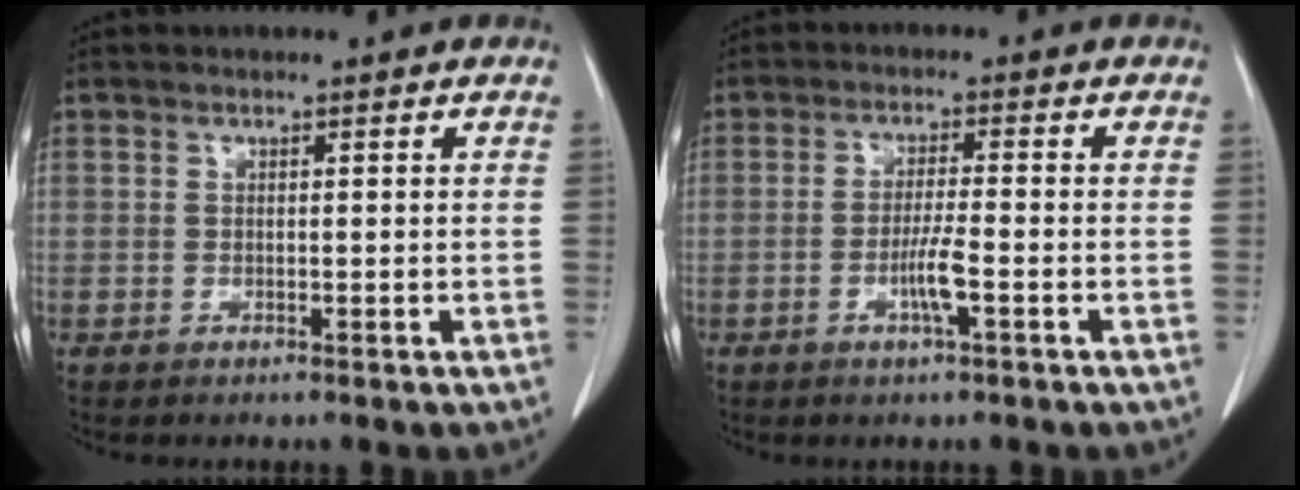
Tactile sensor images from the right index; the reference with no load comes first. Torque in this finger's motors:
{"motor_torque": [0.80, -0.19, 0.50, 0.07]}